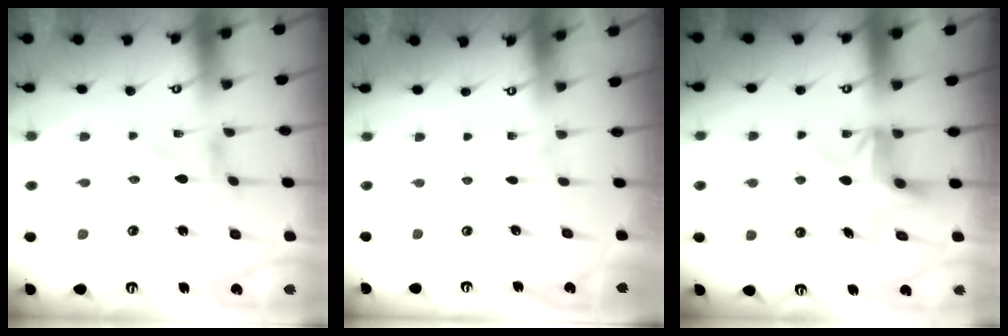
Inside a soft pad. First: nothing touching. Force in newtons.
{"total": 0.0}
{"total": 4.7, "press": 4.7, "slide": 0.3}